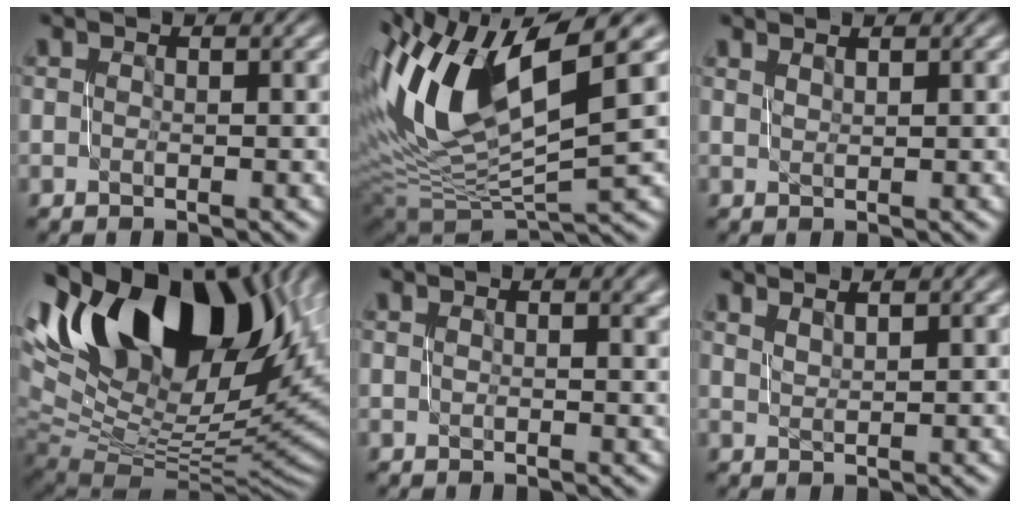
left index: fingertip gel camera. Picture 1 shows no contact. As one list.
[{"total": 12.4, "force": [4.3, 4.9, 10.5], "torque": [-0.219, 0.015, 0.080]}, {"total": 1.3, "force": [1.2, 0.2, 0.2], "torque": [0.004, 0.000, 0.014]}, {"total": 18.6, "force": [7.7, 9.3, 14.2], "torque": [-0.240, 0.027, 0.147]}, {"total": 1.7, "force": [0.6, 0.8, 1.4], "torque": [-0.007, 0.003, 0.006]}, {"total": 1.8, "force": [1.8, 0.2, 0.5], "torque": [0.002, 0.005, 0.021]}]